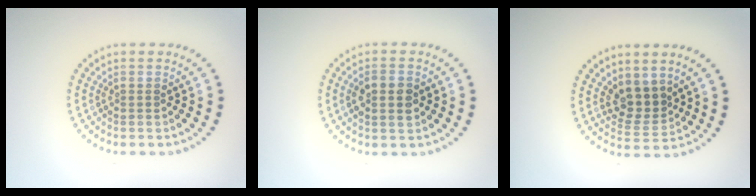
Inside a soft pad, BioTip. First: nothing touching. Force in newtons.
{"total": 2.6, "press": 2.6, "slide": 0.2}
{"total": 3.0, "press": 2.5, "slide": 1.7}